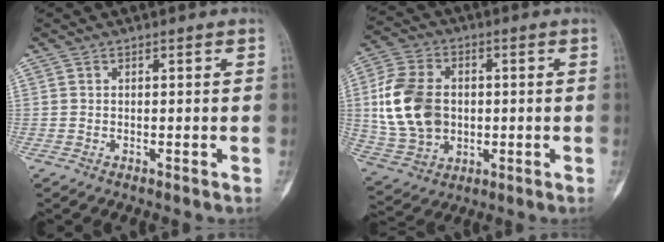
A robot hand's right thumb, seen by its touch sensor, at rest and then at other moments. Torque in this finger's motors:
{"motor_torque": [0.31, 1.75, 1.44, -0.03, 0.13]}